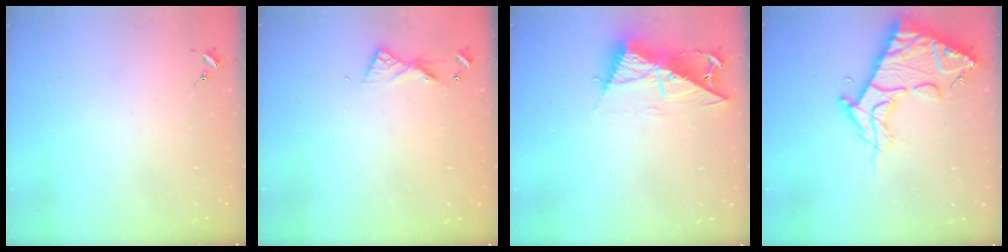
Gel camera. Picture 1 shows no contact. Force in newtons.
{"total": 5.5, "press": 5.5, "slide": 0.6}
{"total": 13.0, "press": 13.0, "slide": 1.1}
{"total": 19.5, "press": 19.4, "slide": 2.1}